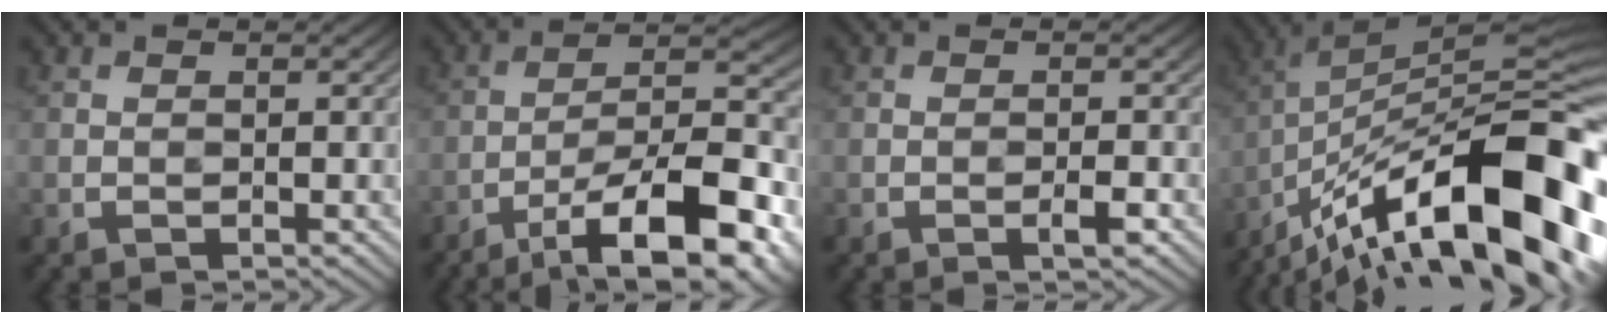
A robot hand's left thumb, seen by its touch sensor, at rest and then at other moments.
{"total": 16.2, "force": [-9.5, 5.0, 12.1], "torque": [-0.195, -0.004, -0.151]}
{"total": 1.6, "force": [-0.8, 0.2, 1.3], "torque": [-0.019, 0.004, -0.014]}
{"total": 19.9, "force": [-11.0, 5.1, 15.8], "torque": [-0.240, 0.033, -0.195]}